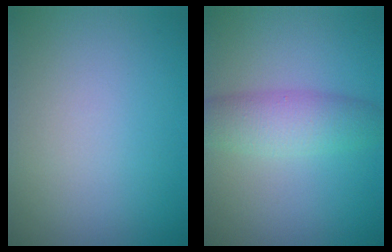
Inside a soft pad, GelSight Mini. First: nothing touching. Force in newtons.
{"total": 4.2, "press": 4.2, "slide": 0.1}